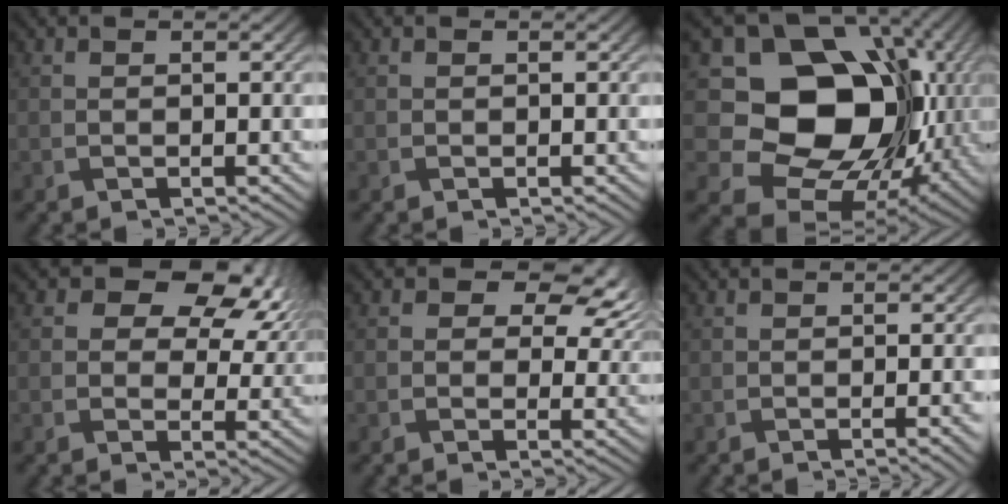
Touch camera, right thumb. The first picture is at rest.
{"total": 0.0}
{"total": 17.4, "force": [1.2, 14.0, 10.3], "torque": [-0.169, -0.028, 0.034]}
{"total": 12.3, "force": [5.3, 8.0, 7.7], "torque": [-0.116, 0.008, 0.075]}
{"total": 9.0, "force": [4.0, 6.1, 5.4], "torque": [-0.077, 0.012, 0.042]}
{"total": 2.1, "force": [-0.6, 0.4, 1.9], "torque": [-0.022, 0.002, -0.011]}